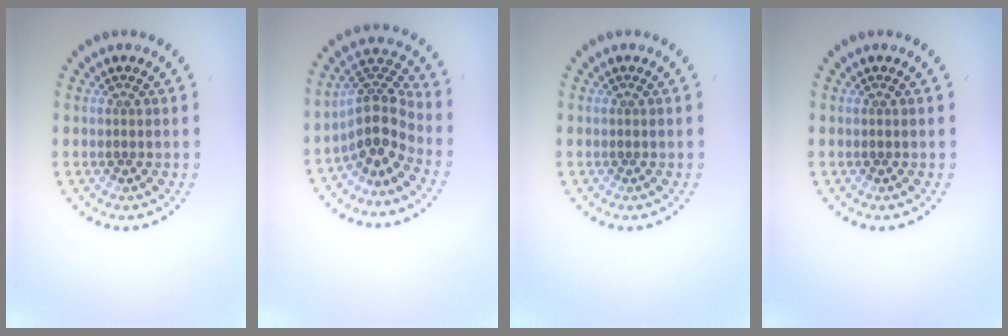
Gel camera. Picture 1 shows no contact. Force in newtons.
{"total": 4.3, "press": 3.2, "slide": 2.9}
{"total": 0.0}
{"total": 0.0}